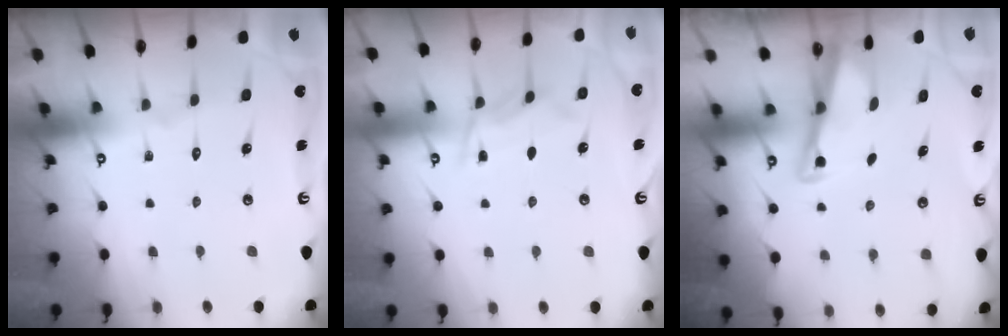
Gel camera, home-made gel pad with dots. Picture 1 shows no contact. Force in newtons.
{"total": 6.6, "press": 6.6, "slide": 0.7}
{"total": 2.9, "press": 2.9, "slide": 0.4}